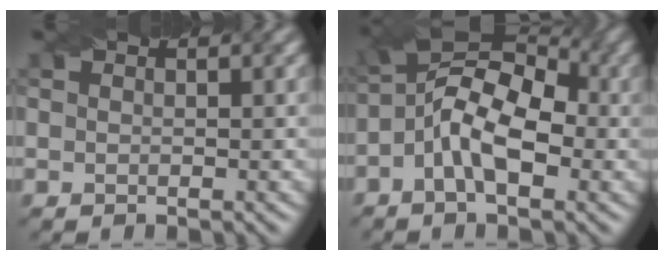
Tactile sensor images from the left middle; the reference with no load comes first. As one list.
[{"total": 8.5, "force": [-1.3, 4.1, 7.3], "torque": [-0.128, 0.025, -0.037]}]